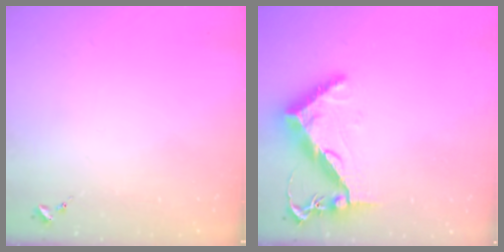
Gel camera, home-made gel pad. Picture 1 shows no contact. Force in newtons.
{"total": 11.1, "press": 11.0, "slide": 1.3}